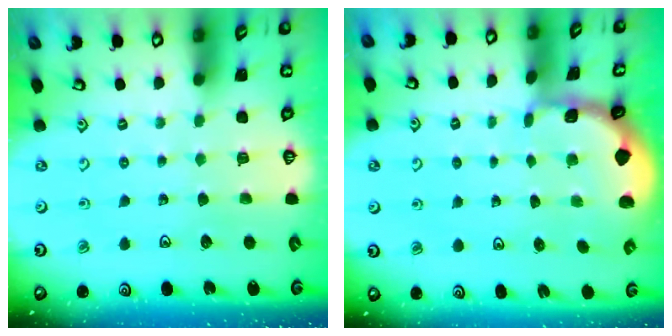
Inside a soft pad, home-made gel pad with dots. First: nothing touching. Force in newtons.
{"total": 1.1, "press": 1.1, "slide": 0.1}